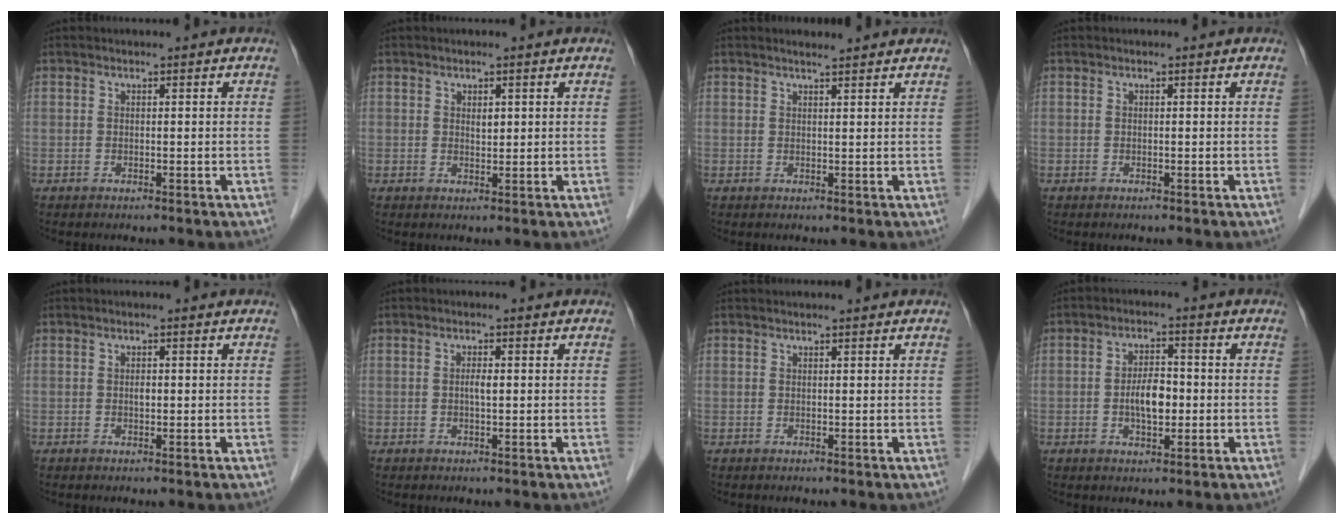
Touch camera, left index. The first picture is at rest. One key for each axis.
{"total": 1.3, "fx": 0.5, "fy": 0.7, "fz": 1.0, "tx": -0.015, "ty": -0.001, "tz": 0.009}
{"total": 3.3, "fx": 3.1, "fy": 0.1, "fz": 1.2, "tx": -0.021, "ty": 0.014, "tz": 0.041}
{"total": 0.0}
{"total": 0.8, "fx": 0.1, "fy": 0.4, "fz": 0.7, "tx": -0.012, "ty": 0.001, "tz": 0.001}
{"total": 1.5, "fx": 0.0, "fy": 0.3, "fz": 1.4, "tx": -0.027, "ty": 0.002, "tz": 0.000}
{"total": 1.4, "fx": 1.4, "fy": -0.1, "fz": 0.4, "tx": -0.007, "ty": 0.013, "tz": 0.021}
{"total": 5.0, "fx": -0.7, "fy": 2.2, "fz": 4.4, "tx": -0.084, "ty": 0.005, "tz": -0.012}